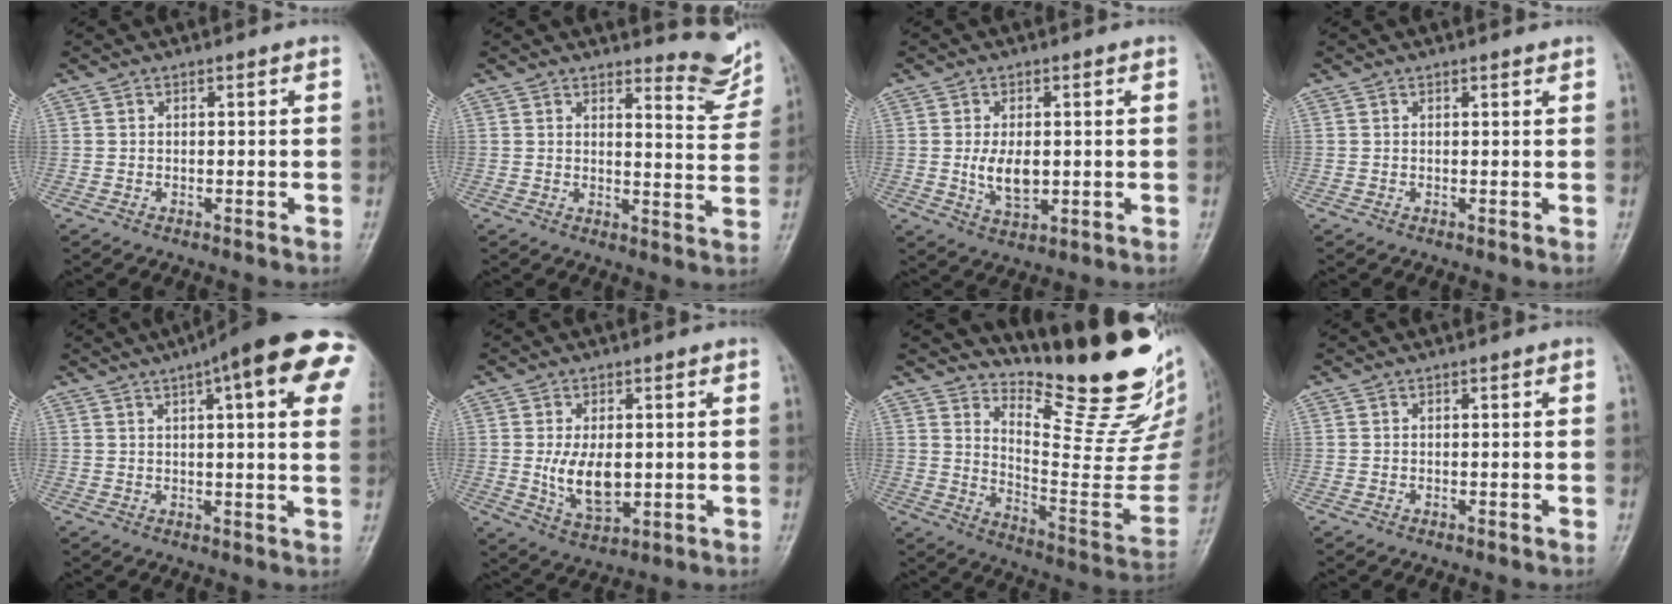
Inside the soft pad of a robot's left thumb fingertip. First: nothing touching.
{"total": 6.9, "force": [6.4, 1.6, 2.0], "torque": [-0.010, -0.070, 0.073]}
{"total": 5.8, "force": [0.0, 3.3, 4.7], "torque": [-0.080, -0.011, 0.006]}
{"total": 0.6, "force": [0.5, 0.1, 0.2], "torque": [-0.006, -0.003, 0.006]}
{"total": 19.1, "force": [8.2, 4.5, 16.7], "torque": [-0.218, 0.015, 0.097]}
{"total": 8.2, "force": [0.0, 4.7, 6.8], "torque": [-0.108, -0.016, 0.010]}
{"total": 23.2, "force": [18.8, 5.5, 12.5], "torque": [-0.144, -0.162, 0.265]}
{"total": 0.0}